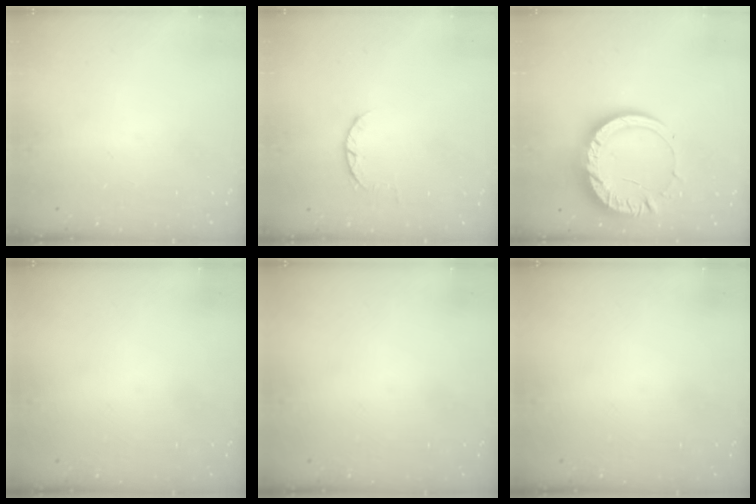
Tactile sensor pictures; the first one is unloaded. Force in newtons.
{"total": 3.2, "press": 3.2, "slide": 0.4}
{"total": 14.4, "press": 14.4, "slide": 1.3}
{"total": 0.0}
{"total": 0.0}
{"total": 0.0}